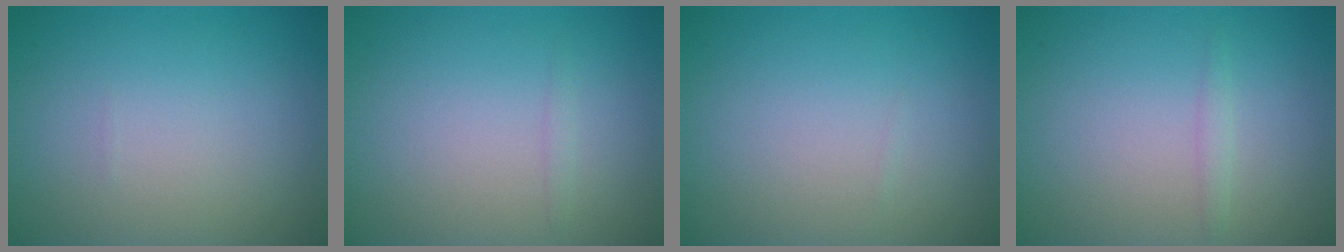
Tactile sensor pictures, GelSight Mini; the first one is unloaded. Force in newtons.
{"total": 0.5, "press": 0.5, "slide": 0.0}
{"total": 0.0}
{"total": 0.8, "press": 0.8, "slide": 0.1}